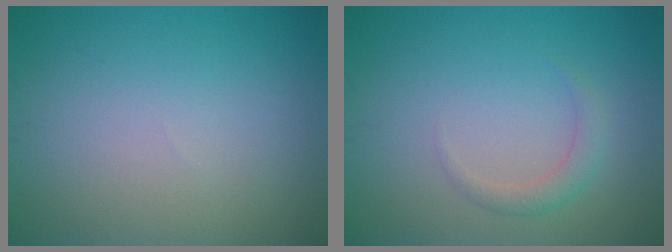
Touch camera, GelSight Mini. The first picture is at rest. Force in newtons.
{"total": 1.6, "press": 1.6, "slide": 0.1}